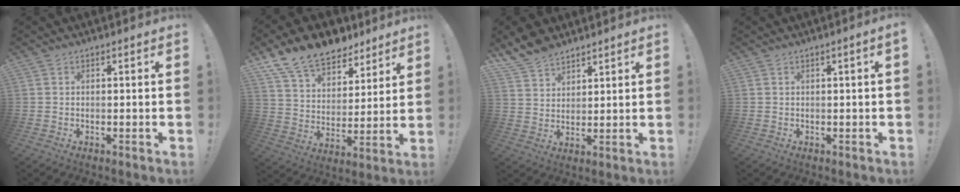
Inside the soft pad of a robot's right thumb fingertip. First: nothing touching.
{"total": 14.7, "force": [11.5, 7.7, 5.0], "torque": [-0.101, -0.080, 0.217]}
{"total": 7.9, "force": [6.7, 3.7, 2.0], "torque": [-0.050, -0.040, 0.133]}
{"total": 1.5, "force": [-0.1, -0.2, 1.4], "torque": [-0.018, -0.002, -0.005]}